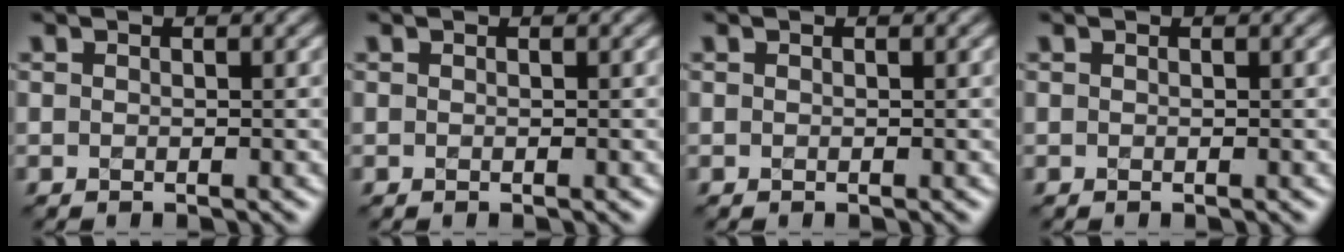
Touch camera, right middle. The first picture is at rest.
{"total": 0.0}
{"total": 0.0}
{"total": 0.0}